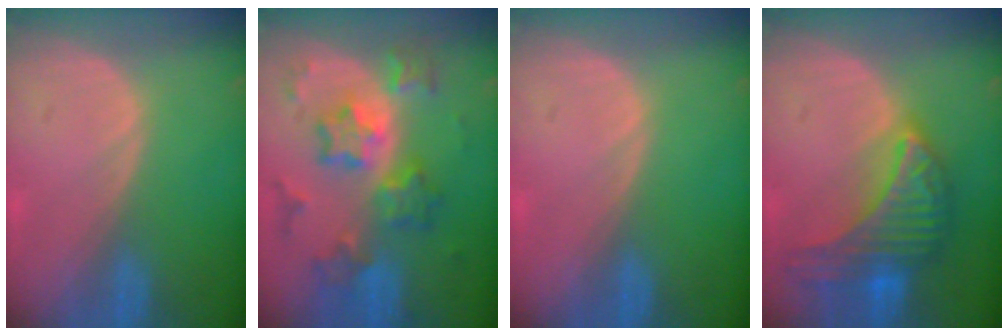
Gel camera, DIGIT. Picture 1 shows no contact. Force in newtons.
{"total": 9.2, "press": 9.2, "slide": 0.8}
{"total": 0.0}
{"total": 9.9, "press": 9.9, "slide": 0.6}